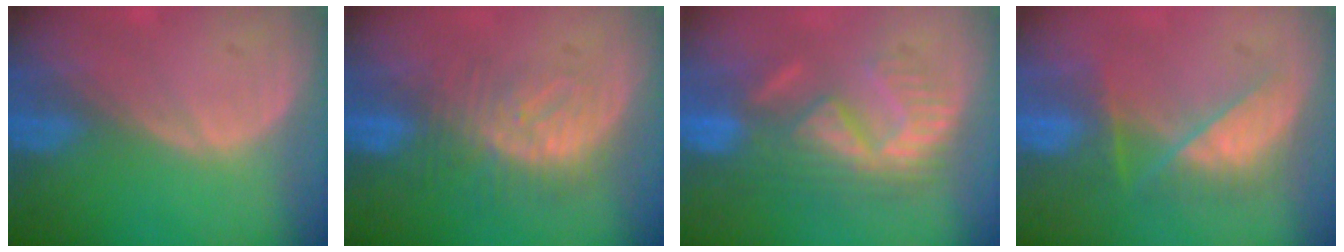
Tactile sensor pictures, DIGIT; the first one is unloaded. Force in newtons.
{"total": 8.1, "press": 7.5, "slide": 3.2}
{"total": 9.1, "press": 8.9, "slide": 1.9}
{"total": 7.1, "press": 6.9, "slide": 1.2}